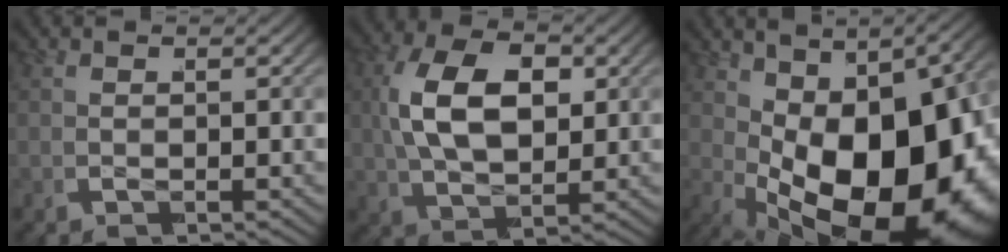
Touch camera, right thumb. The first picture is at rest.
{"total": 10.4, "force": [0.3, 7.1, 7.6], "torque": [-0.178, -0.022, 0.010]}
{"total": 22.3, "force": [-3.7, 13.6, 17.3], "torque": [-0.301, -0.069, -0.017]}